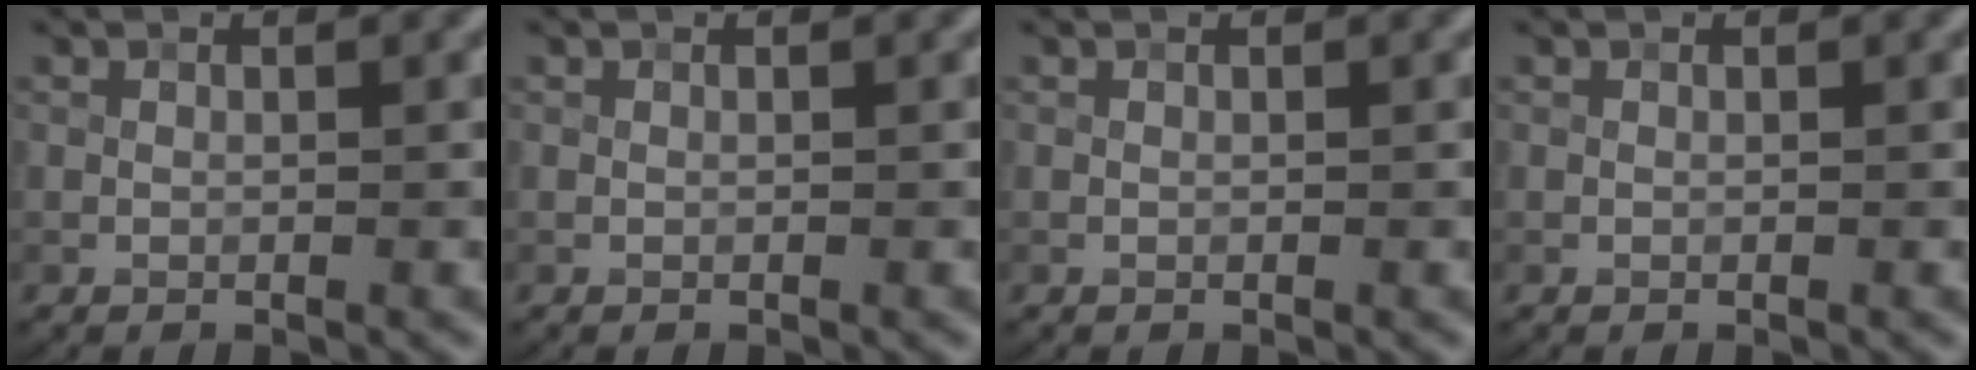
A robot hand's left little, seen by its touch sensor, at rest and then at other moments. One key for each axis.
{"total": 0.0}
{"total": 0.0}
{"total": 0.0}